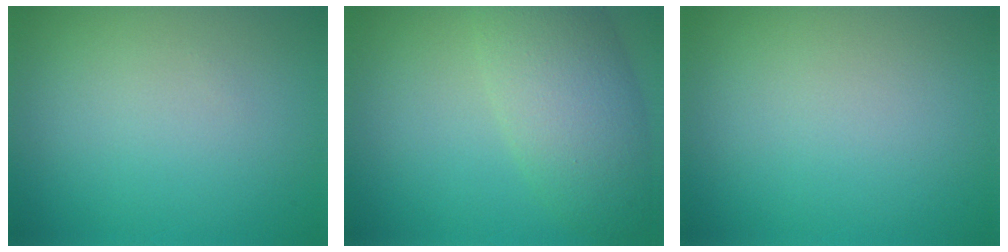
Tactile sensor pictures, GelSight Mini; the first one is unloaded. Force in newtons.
{"total": 6.3, "press": 6.3, "slide": 0.1}
{"total": 0.0}